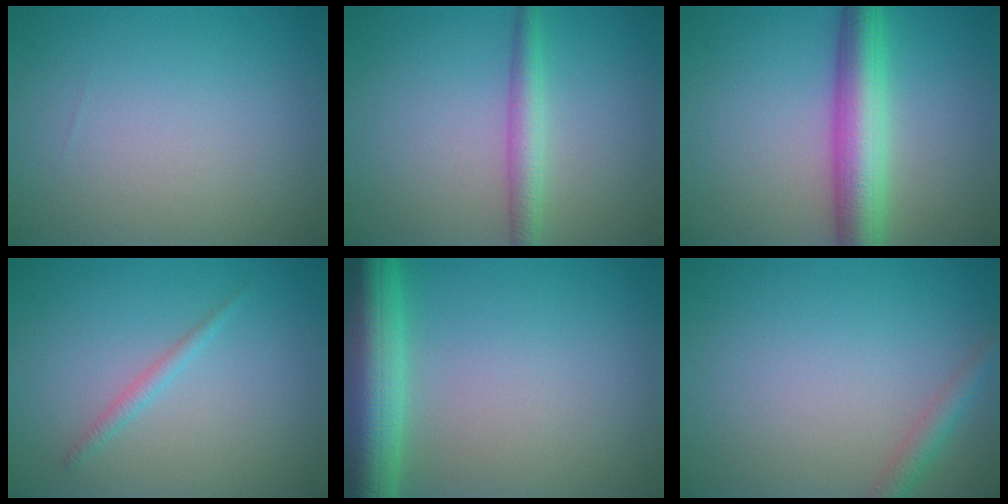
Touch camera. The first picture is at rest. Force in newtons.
{"total": 2.6, "press": 2.6, "slide": 0.1}
{"total": 6.5, "press": 6.5, "slide": 0.2}
{"total": 1.1, "press": 1.1, "slide": 0.1}
{"total": 8.9, "press": 8.9, "slide": 0.3}
{"total": 1.9, "press": 1.9, "slide": 0.1}